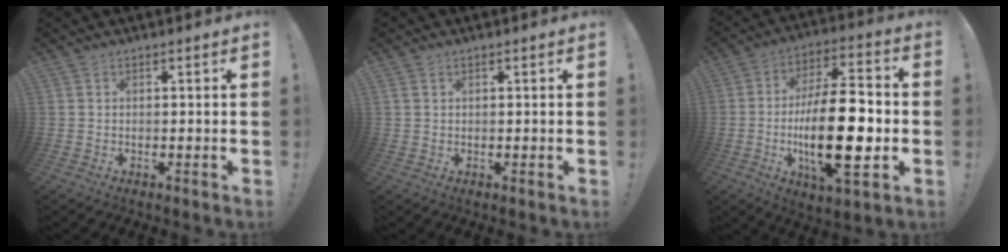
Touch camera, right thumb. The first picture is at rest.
{"total": 1.1, "force": [0.6, 0.8, 0.6], "torque": [-0.014, 0.004, 0.012]}
{"total": 23.0, "force": [-4.1, 8.4, 21.0], "torque": [-0.375, 0.006, -0.067]}